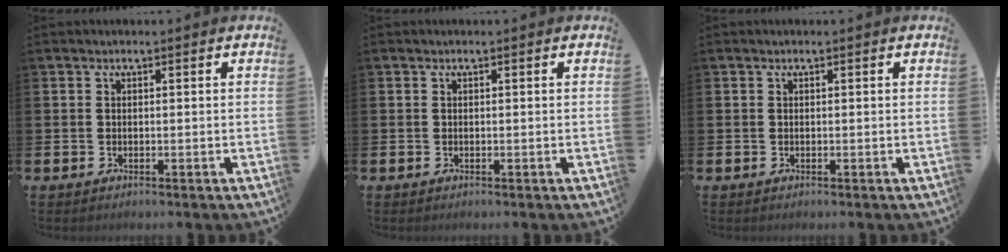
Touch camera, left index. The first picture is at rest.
{"total": 0.0}
{"total": 0.0}